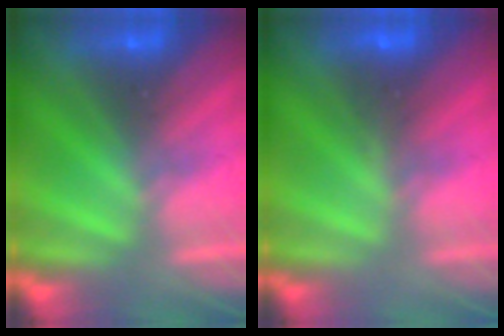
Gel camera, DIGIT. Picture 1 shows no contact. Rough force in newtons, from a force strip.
{"total": 2.9}